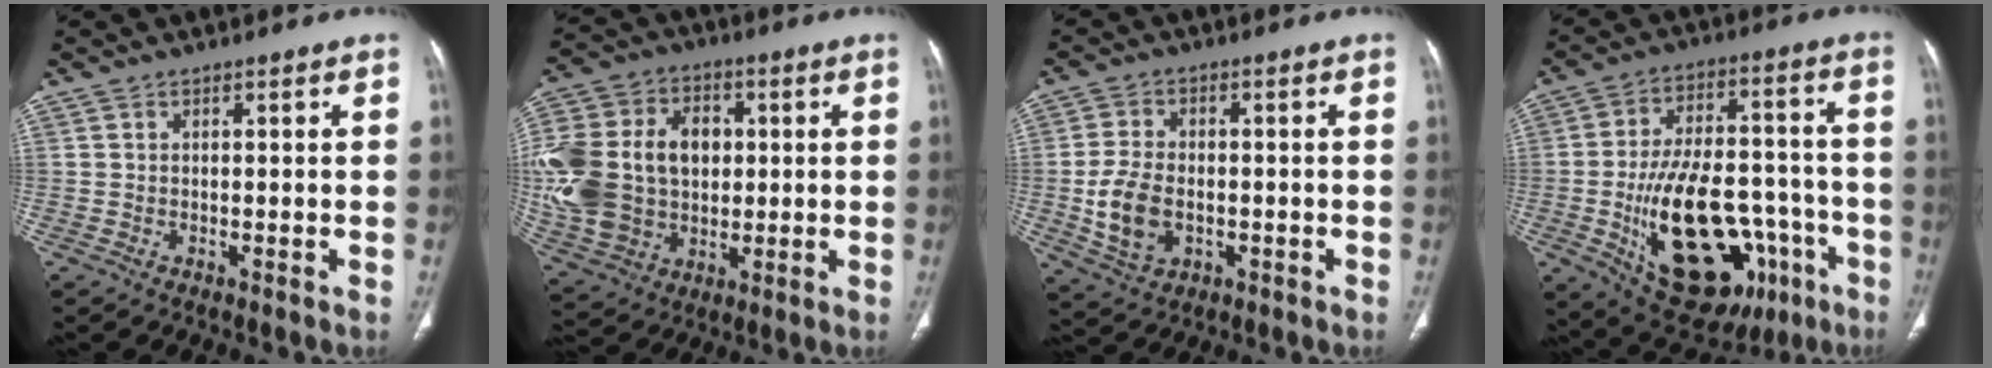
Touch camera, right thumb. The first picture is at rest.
{"total": 26.4, "force": [1.4, 19.6, 17.6], "torque": [-0.389, 0.028, 0.044]}
{"total": 9.1, "force": [-1.5, 6.1, 6.5], "torque": [-0.125, 0.004, -0.020]}
{"total": 26.8, "force": [-9.1, 14.5, 20.7], "torque": [-0.320, 0.027, -0.116]}